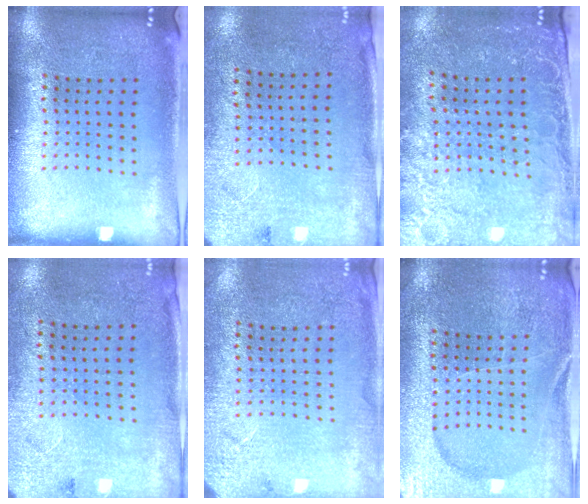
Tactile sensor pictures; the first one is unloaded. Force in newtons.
{"total": 2.6, "press": 2.2, "slide": 1.5}
{"total": 3.0, "press": 2.8, "slide": 1.1}
{"total": 2.6, "press": 2.2, "slide": 1.5}
{"total": 2.6, "press": 2.6, "slide": 0.4}
{"total": 3.0, "press": 3.0, "slide": 0.4}